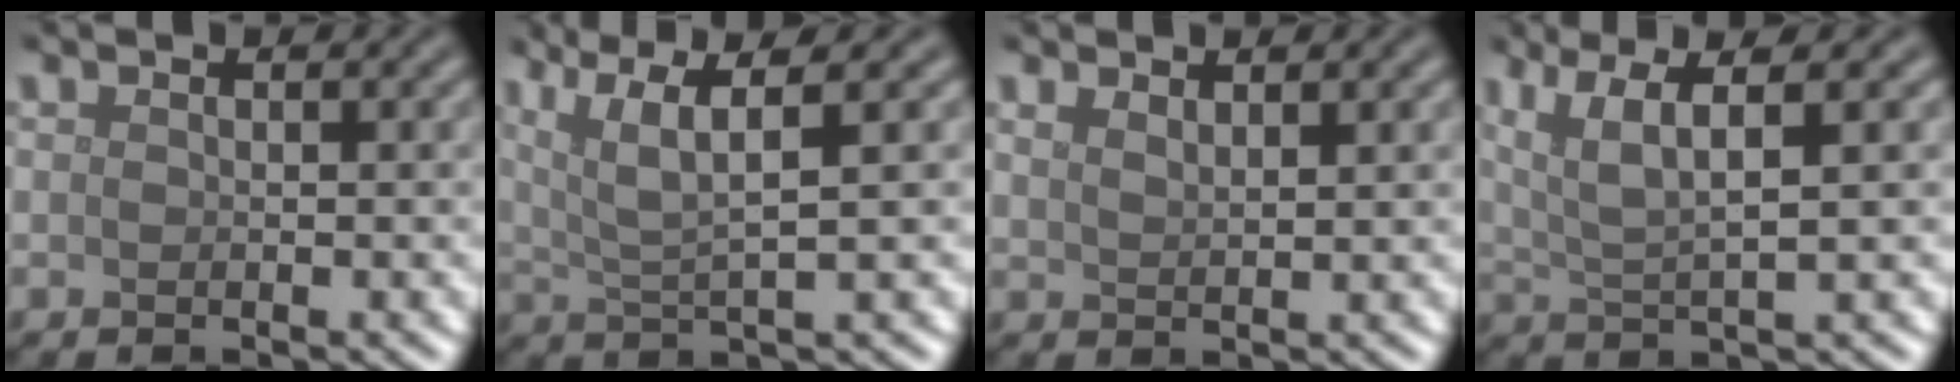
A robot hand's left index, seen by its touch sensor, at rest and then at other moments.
{"total": 5.2, "force": [2.5, 0.9, 4.4], "torque": [-0.083, 0.009, 0.052]}
{"total": 1.4, "force": [1.2, 0.4, 0.7], "torque": [-0.016, 0.000, 0.024]}
{"total": 5.0, "force": [2.3, 1.0, 4.3], "torque": [-0.082, 0.007, 0.047]}